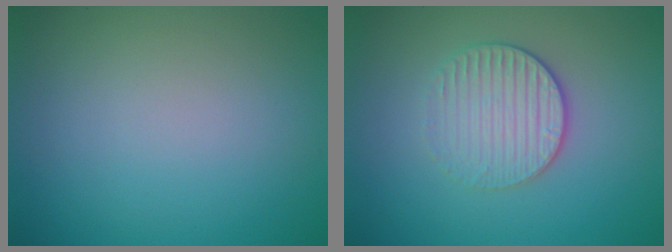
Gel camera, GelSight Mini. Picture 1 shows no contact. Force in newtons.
{"total": 3.0, "press": 2.7, "slide": 1.3}